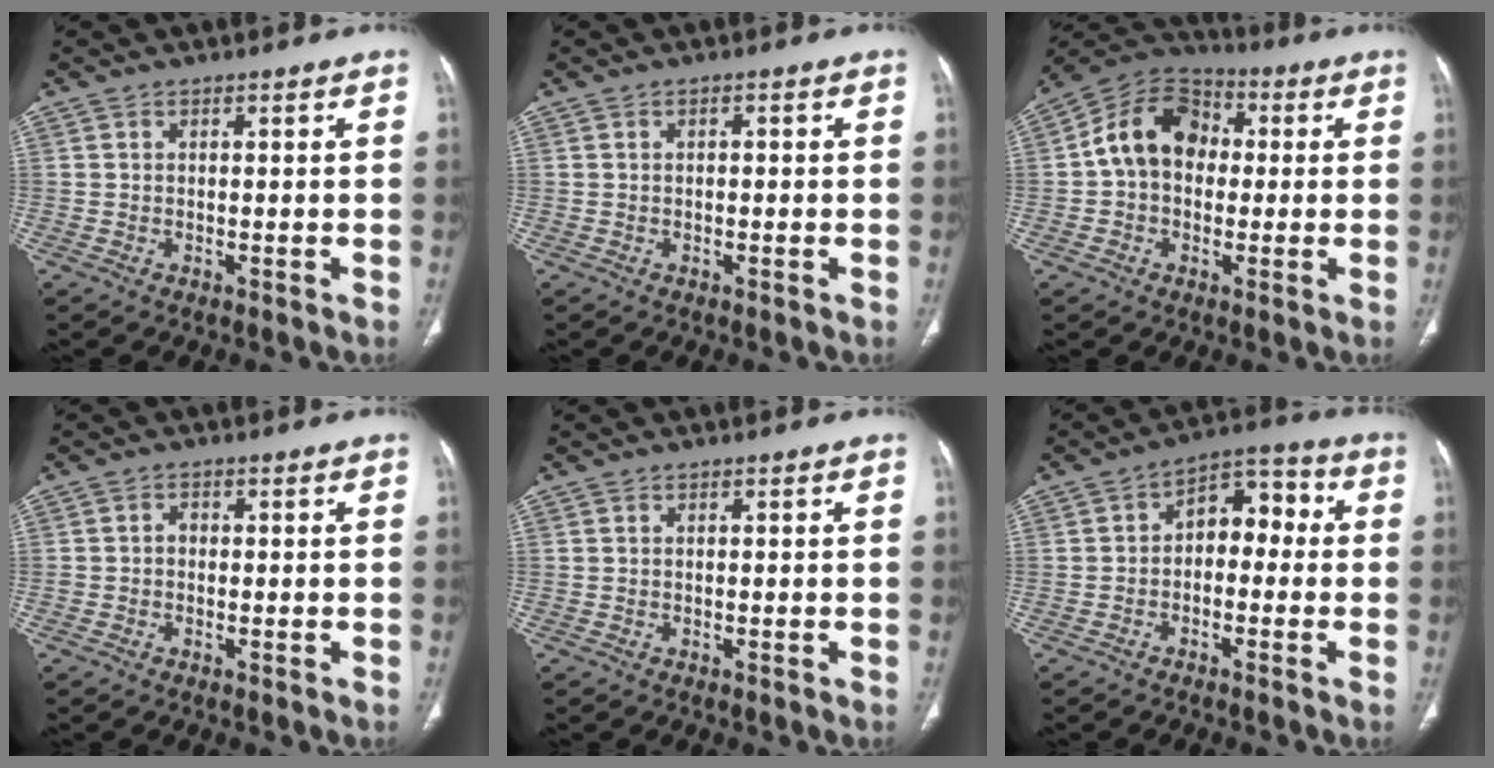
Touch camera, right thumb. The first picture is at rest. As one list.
[{"total": 0.8, "force": [0.0, 0.4, 0.6], "torque": [-0.010, 0.002, 0.000]}, {"total": 13.0, "force": [0.7, 10.1, 8.2], "torque": [-0.120, 0.036, -0.002]}, {"total": 1.3, "force": [-0.2, 1.1, 0.7], "torque": [-0.003, 0.005, -0.007]}, {"total": 0.0}, {"total": 8.4, "force": [-0.3, 5.5, 6.3], "torque": [-0.057, 0.041, -0.019]}]